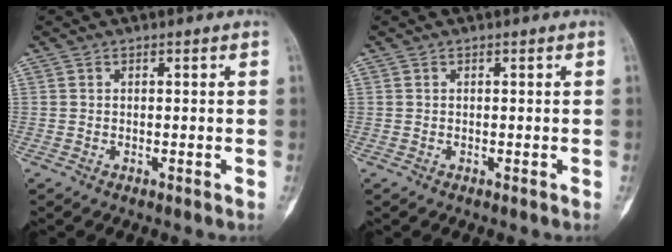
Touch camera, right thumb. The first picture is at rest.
{"total": 0.0}